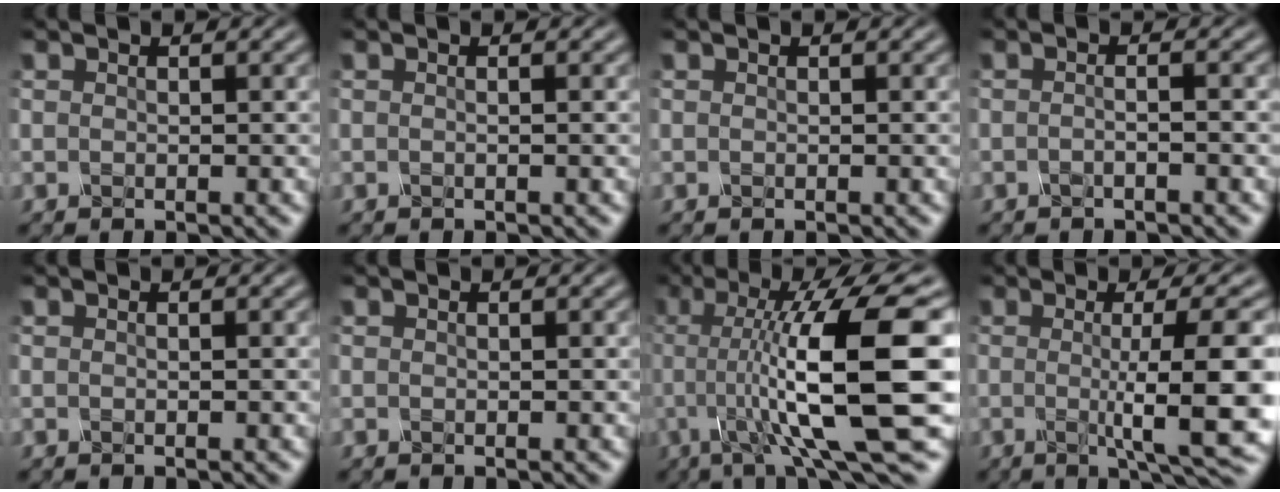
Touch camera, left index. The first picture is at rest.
{"total": 0.9, "force": [-0.1, 0.4, 0.7], "torque": [-0.006, -0.003, -0.014]}
{"total": 0.0}
{"total": 1.9, "force": [-0.2, 0.9, 1.7], "torque": [-0.006, -0.005, -0.026]}
{"total": 0.0}
{"total": 0.0}
{"total": 13.0, "force": [-0.5, 2.3, 12.8], "torque": [-0.195, 0.008, -0.004]}
{"total": 9.8, "force": [-0.9, 1.7, 9.6], "torque": [-0.127, -0.006, -0.009]}